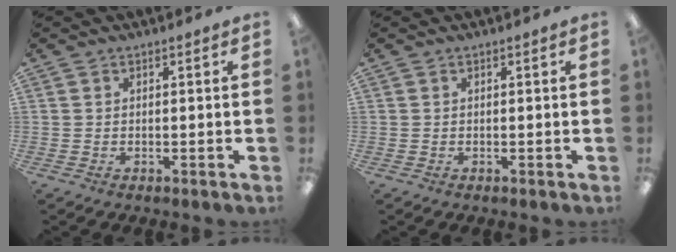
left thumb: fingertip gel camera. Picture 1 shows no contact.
{"total": 0.0}